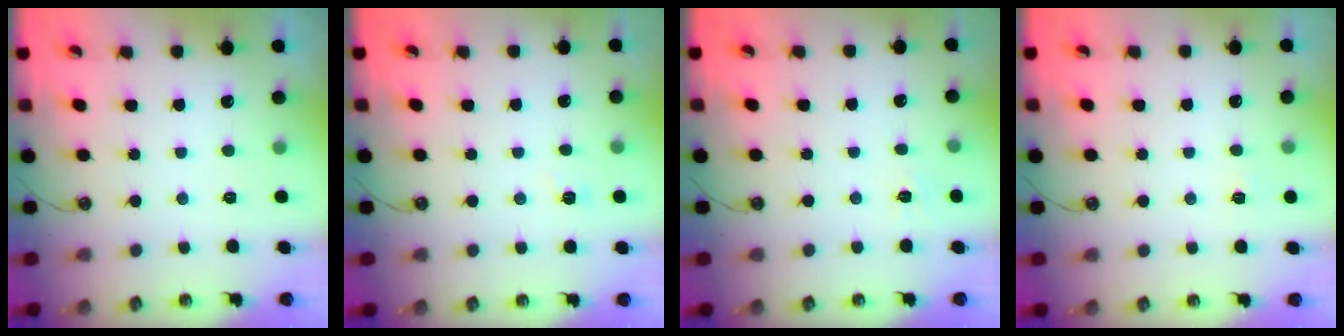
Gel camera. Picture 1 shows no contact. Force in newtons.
{"total": 2.9, "press": 2.8, "slide": 0.5}
{"total": 5.5, "press": 5.4, "slide": 0.7}
{"total": 4.0, "press": 4.0, "slide": 0.4}